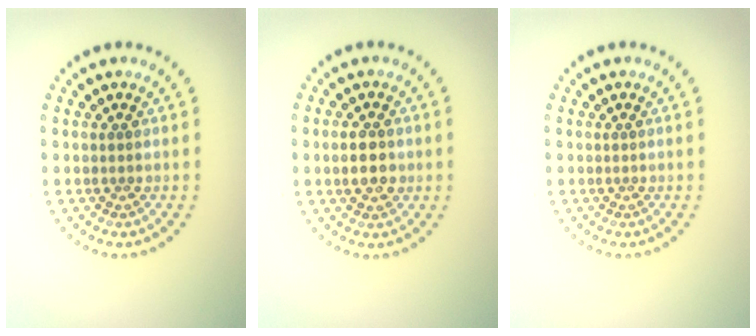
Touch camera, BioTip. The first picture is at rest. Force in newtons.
{"total": 2.9, "press": 2.9, "slide": 0.1}
{"total": 0.0}